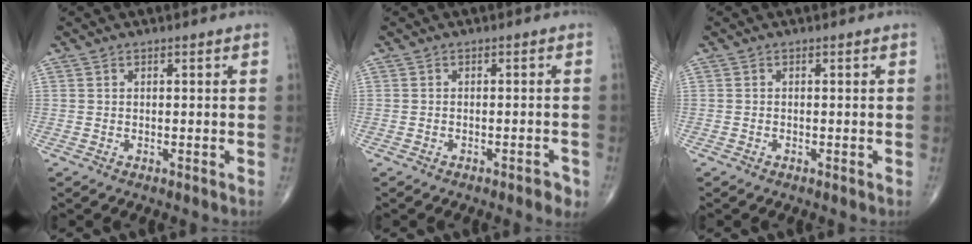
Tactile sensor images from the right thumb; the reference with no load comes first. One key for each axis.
{"total": 2.0, "fx": -1.3, "fy": 0.8, "fz": 1.4, "tx": -0.019, "ty": 0.007, "tz": -0.017}
{"total": 0.0}